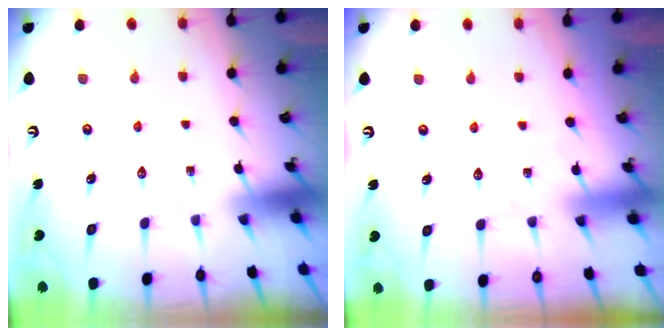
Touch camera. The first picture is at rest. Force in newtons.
{"total": 2.9, "press": 2.9, "slide": 0.3}